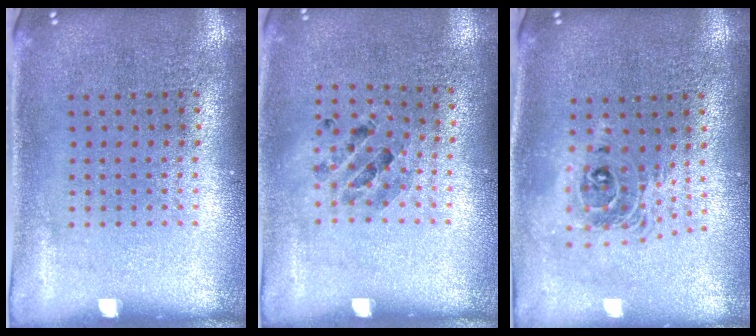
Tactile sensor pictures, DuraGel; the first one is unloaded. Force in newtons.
{"total": 0.8, "press": 0.8, "slide": 0.0}
{"total": 1.9, "press": 1.5, "slide": 1.3}